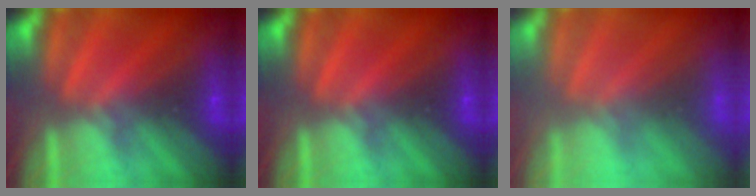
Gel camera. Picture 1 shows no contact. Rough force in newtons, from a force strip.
{"total": 0.0}
{"total": 3.1}